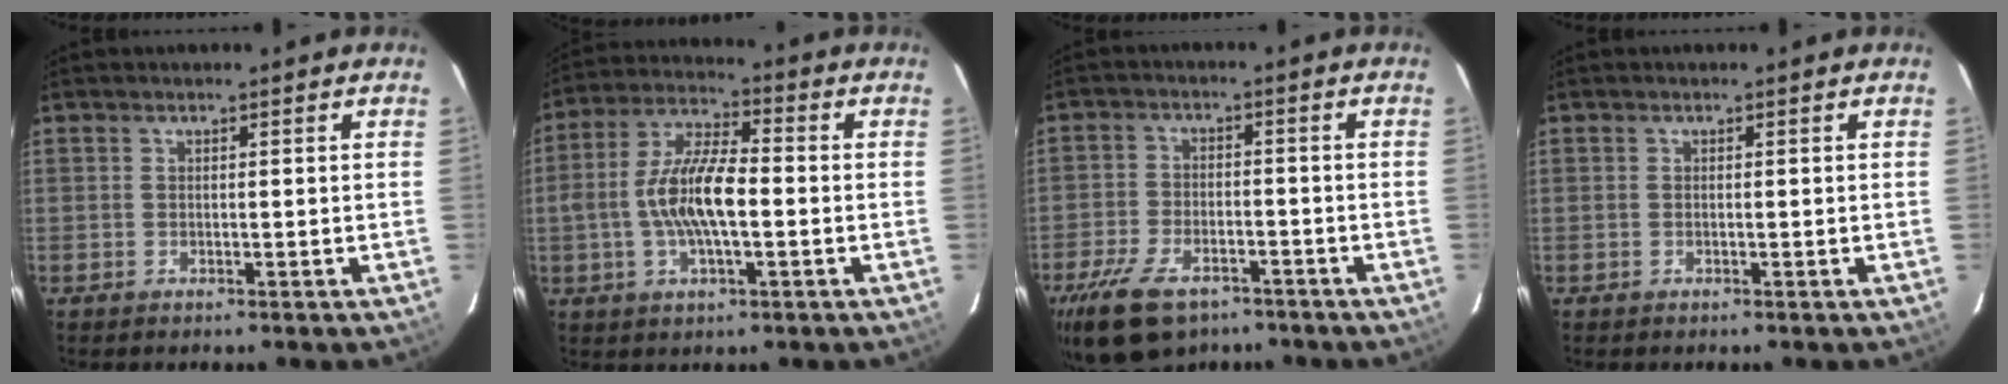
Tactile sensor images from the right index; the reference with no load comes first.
{"total": 11.3, "force": [-1.6, 3.8, 10.5], "torque": [-0.213, 0.010, -0.031]}
{"total": 13.7, "force": [-9.0, 7.2, 7.4], "torque": [-0.181, -0.018, -0.156]}
{"total": 0.0}